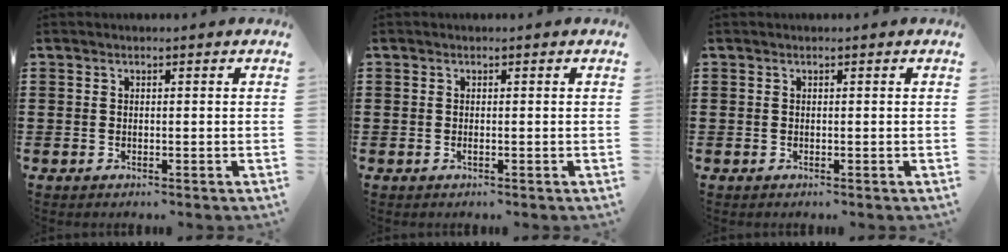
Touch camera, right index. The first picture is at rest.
{"total": 0.0}
{"total": 0.0}